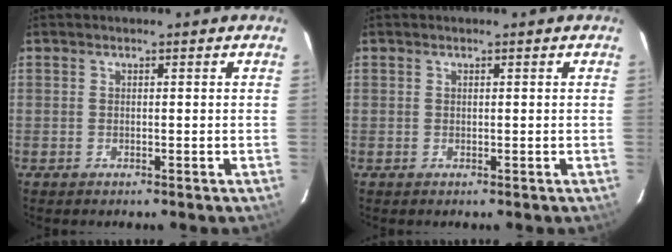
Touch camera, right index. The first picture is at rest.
{"total": 0.0}